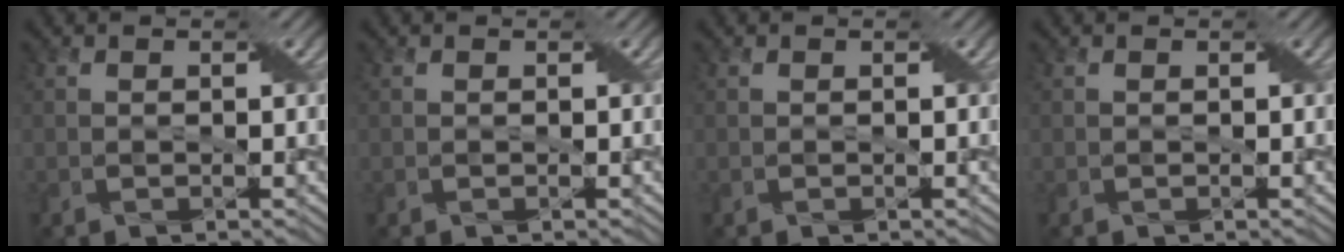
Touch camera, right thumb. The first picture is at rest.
{"total": 0.0}
{"total": 0.0}
{"total": 0.0}